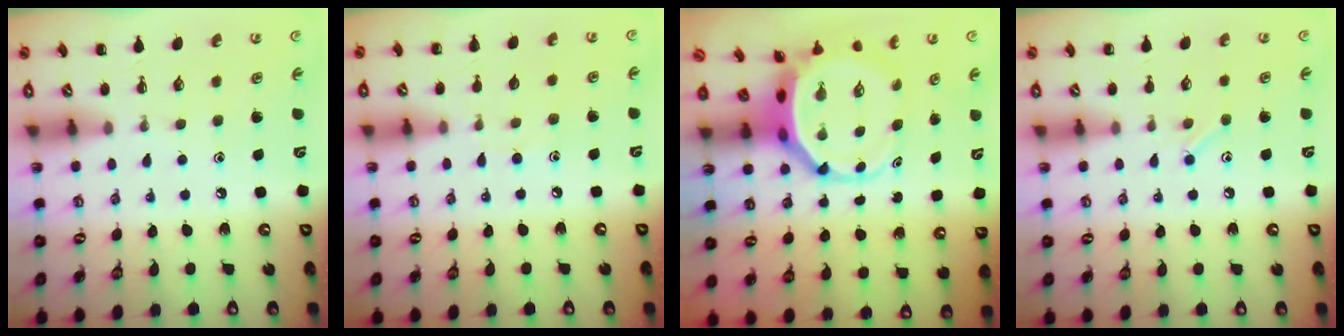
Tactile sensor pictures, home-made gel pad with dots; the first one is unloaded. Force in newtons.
{"total": 4.2, "press": 3.8, "slide": 1.7}
{"total": 5.3, "press": 5.1, "slide": 1.5}
{"total": 5.8, "press": 5.8, "slide": 0.9}